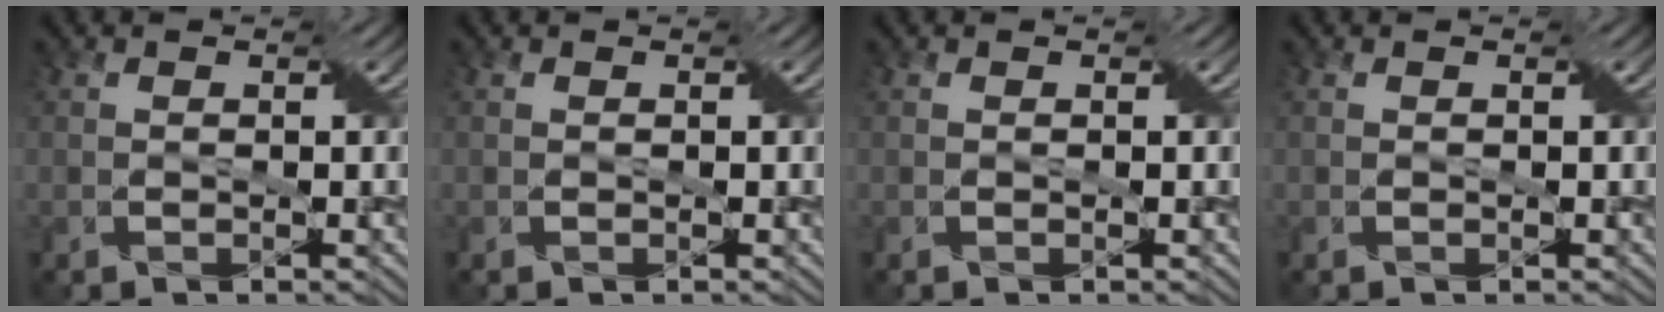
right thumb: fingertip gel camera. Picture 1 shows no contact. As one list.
[{"total": 0.0}, {"total": 0.0}, {"total": 0.0}]